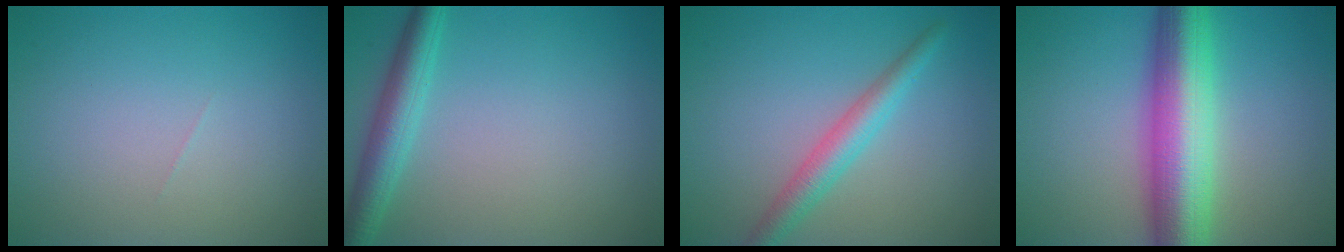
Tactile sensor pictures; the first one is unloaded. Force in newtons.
{"total": 3.6, "press": 3.6, "slide": 0.1}
{"total": 3.1, "press": 3.1, "slide": 0.1}
{"total": 9.9, "press": 9.9, "slide": 0.2}